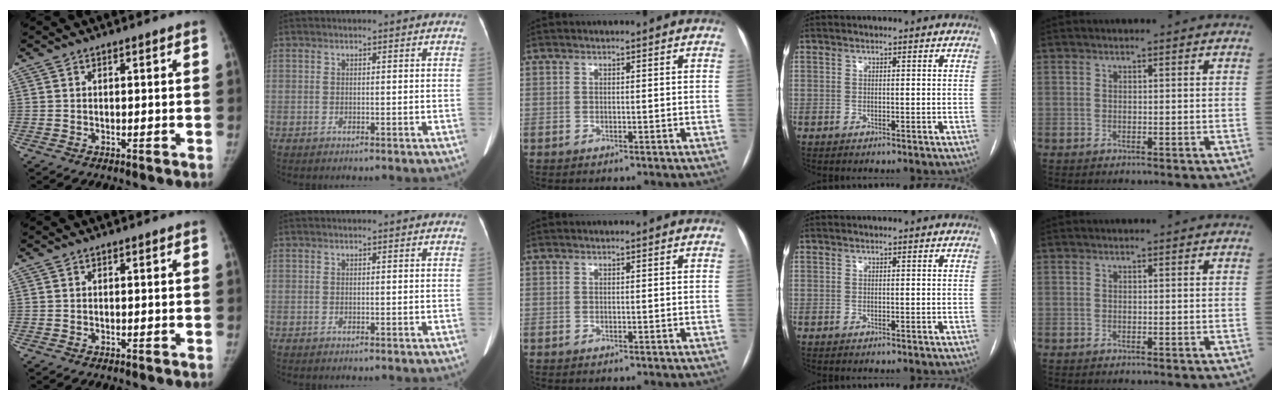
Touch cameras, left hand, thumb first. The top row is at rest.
{}